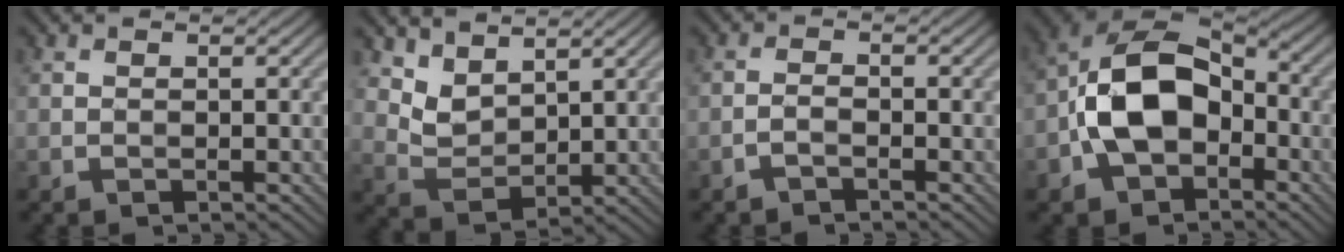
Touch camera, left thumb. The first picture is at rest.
{"total": 4.5, "force": [3.5, 2.1, 1.9], "torque": [-0.055, -0.009, 0.077]}
{"total": 1.2, "force": [-1.1, 0.2, 0.5], "torque": [-0.009, 0.006, -0.026]}
{"total": 11.7, "force": [-2.6, 7.9, 8.3], "torque": [-0.171, 0.006, -0.063]}